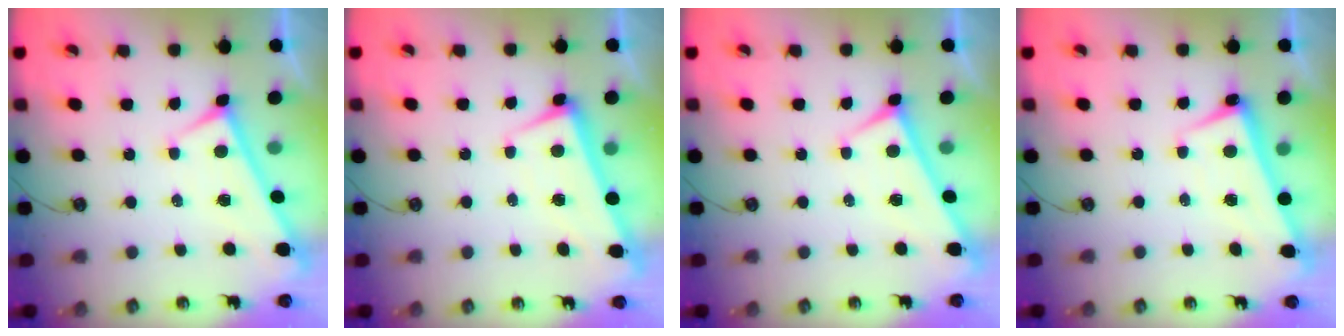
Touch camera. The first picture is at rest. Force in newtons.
{"total": 1.5, "press": 0.5, "slide": 1.4}
{"total": 0.0}
{"total": 2.4, "press": 2.3, "slide": 0.7}